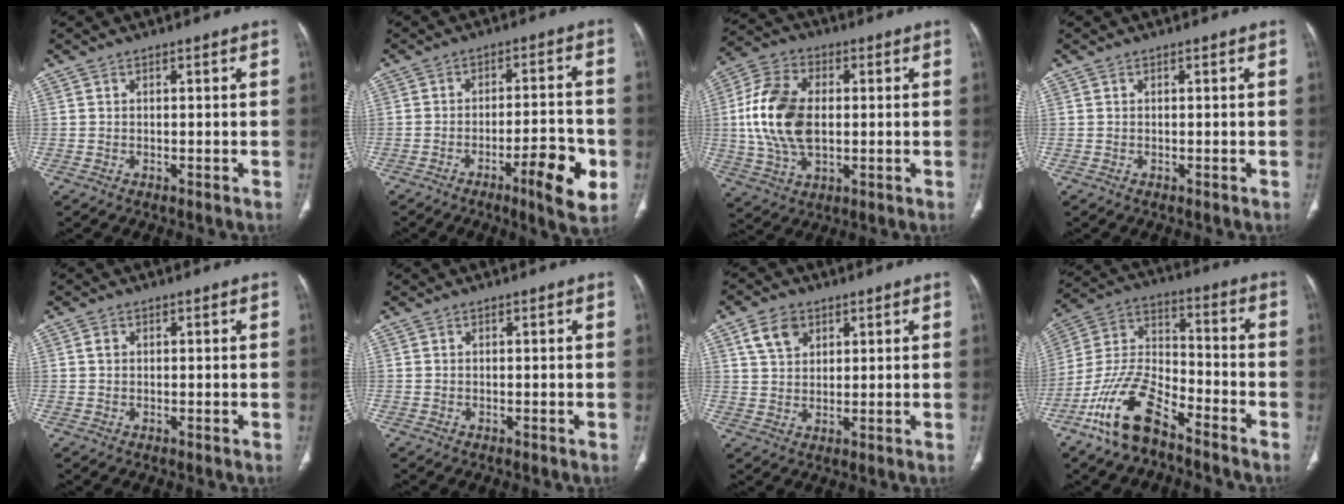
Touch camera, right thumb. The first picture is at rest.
{"total": 10.6, "force": [-4.4, 2.0, 9.4], "torque": [-0.128, 0.017, -0.061]}
{"total": 15.2, "force": [0.6, 9.4, 11.9], "torque": [-0.237, 0.009, 0.012]}
{"total": 0.0}
{"total": 1.1, "force": [0.3, 0.9, 0.6], "torque": [-0.007, 0.001, 0.006]}
{"total": 0.0}
{"total": 6.2, "force": [3.1, 4.4, 3.2], "torque": [-0.040, -0.011, 0.060]}
{"total": 14.2, "force": [-9.6, 5.6, 8.9], "torque": [-0.172, 0.062, -0.189]}